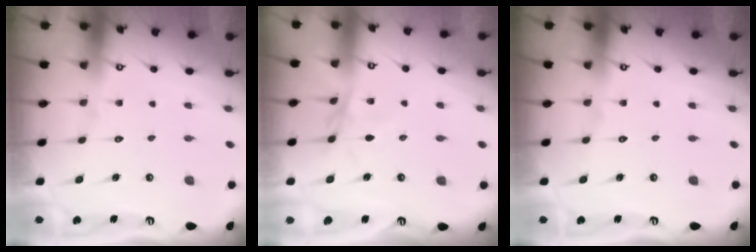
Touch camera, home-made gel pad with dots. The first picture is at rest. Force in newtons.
{"total": 2.4, "press": 2.3, "slide": 0.4}
{"total": 0.0}